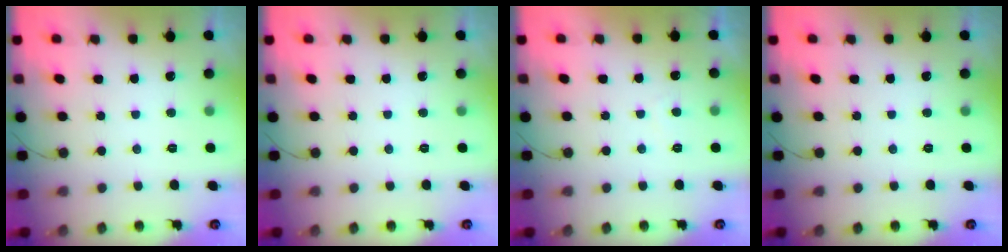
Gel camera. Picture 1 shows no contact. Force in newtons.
{"total": 0.0}
{"total": 0.9, "press": 0.8, "slide": 0.4}
{"total": 0.0}